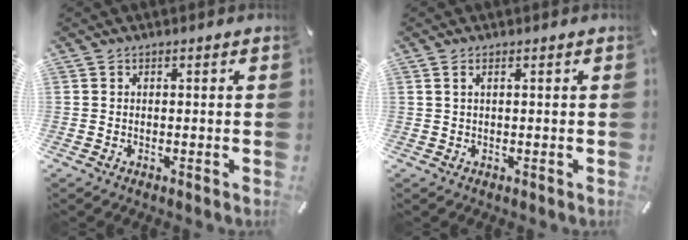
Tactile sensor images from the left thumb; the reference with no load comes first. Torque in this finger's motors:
{"motor_torque": [-0.17, -0.46, -0.24, -0.11, -0.05]}